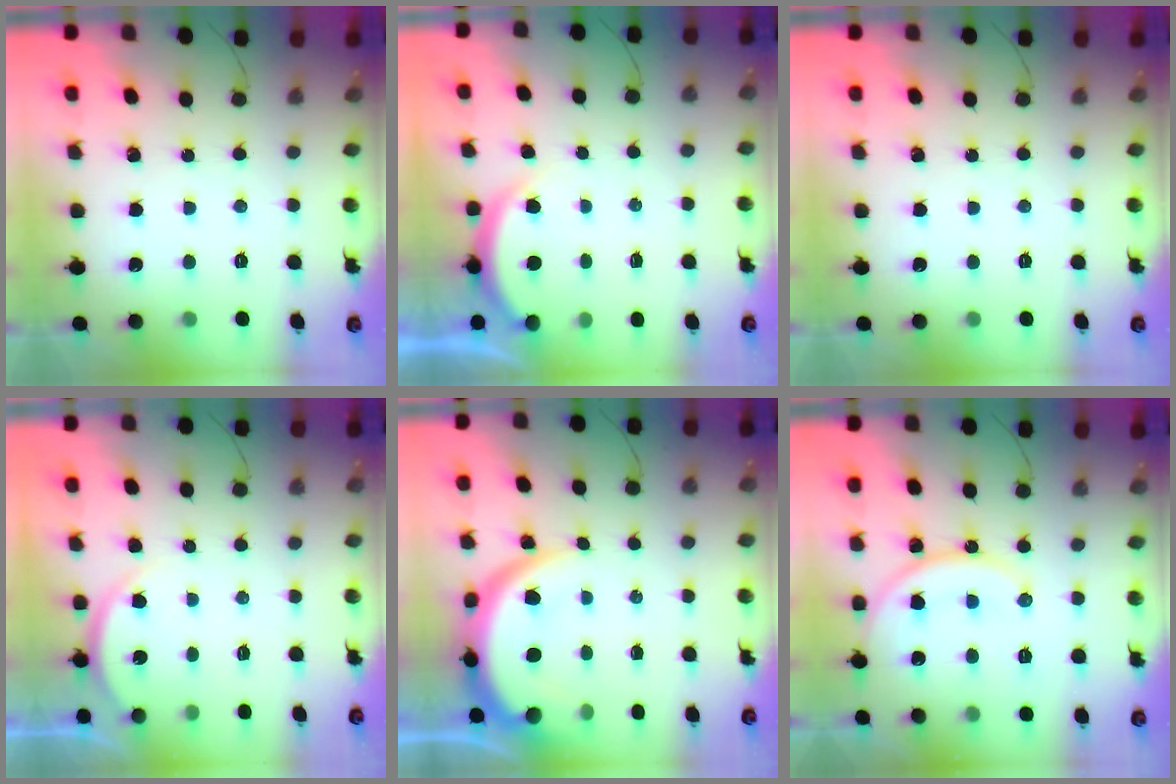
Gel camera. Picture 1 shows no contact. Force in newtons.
{"total": 3.3, "press": 3.2, "slide": 0.7}
{"total": 0.0}
{"total": 4.3, "press": 4.2, "slide": 0.6}
{"total": 10.8, "press": 10.7, "slide": 1.0}
{"total": 12.5, "press": 12.5, "slide": 1.2}